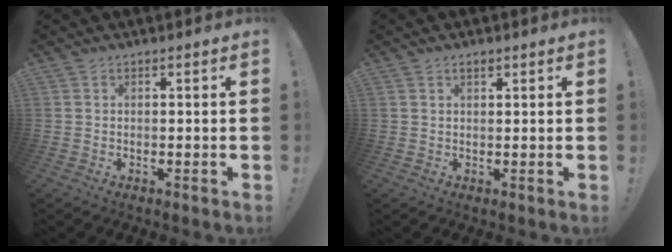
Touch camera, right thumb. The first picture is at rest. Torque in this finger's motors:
{"motor_torque": [-0.18, 0.18, 0.01, 0.01, 0.00]}